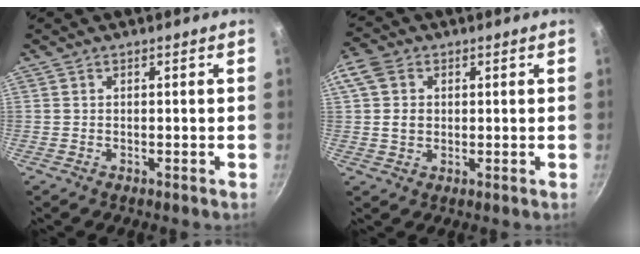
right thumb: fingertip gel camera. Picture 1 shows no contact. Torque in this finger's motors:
{"motor_torque": [-0.31, 0.64, 0.27, -0.27, 0.33]}